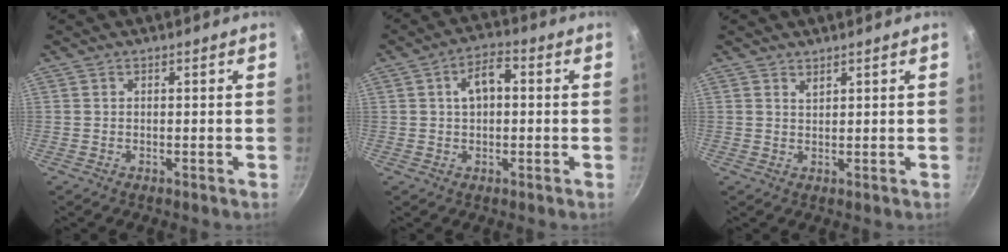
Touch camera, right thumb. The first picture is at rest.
{"total": 5.9, "force": [0.9, 3.4, 4.8], "torque": [-0.077, 0.019, 0.008]}
{"total": 1.0, "force": [1.0, 0.2, 0.2], "torque": [0.001, -0.010, 0.019]}